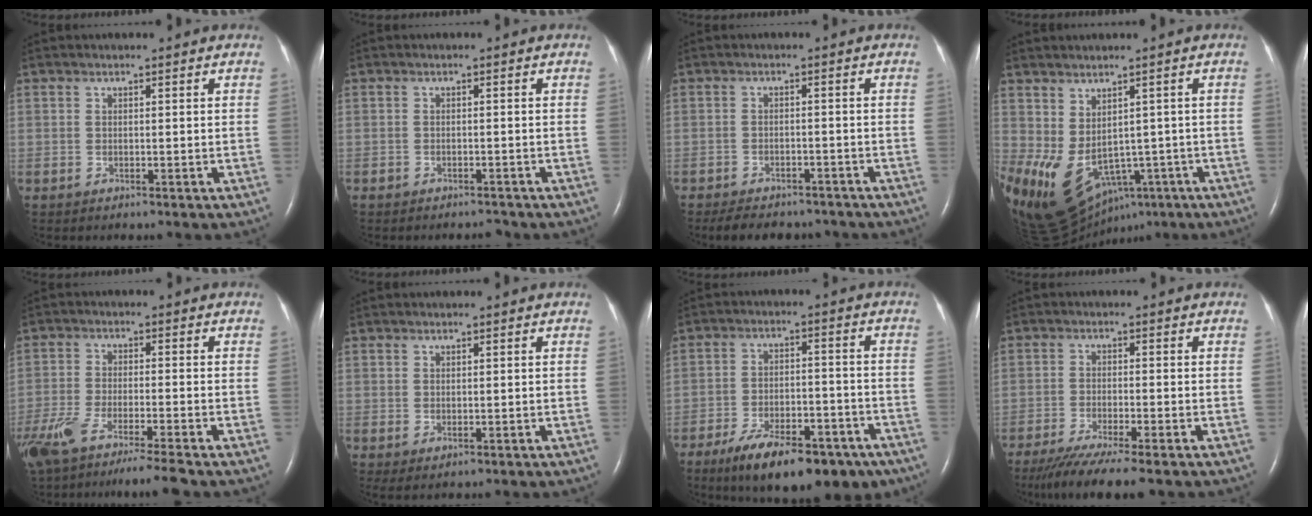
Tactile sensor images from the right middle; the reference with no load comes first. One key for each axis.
{"total": 1.3, "fx": -1.1, "fy": 0.7, "fz": 0.2, "tx": -0.004, "ty": 0.002, "tz": -0.015}
{"total": 9.0, "fx": -7.9, "fy": 3.5, "fz": 2.5, "tx": -0.045, "ty": -0.001, "tz": -0.098}
{"total": 18.7, "fx": -9.2, "fy": 10.7, "fz": 12.3, "tx": -0.267, "ty": -0.033, "tz": -0.118}
{"total": 12.1, "fx": -9.3, "fy": 0.0, "fz": 7.6, "tx": -0.139, "ty": -0.029, "tz": -0.157}
{"total": 1.0, "fx": 0.2, "fy": 0.5, "fz": 0.8, "tx": -0.023, "ty": -0.006, "tz": 0.011}
{"total": 15.9, "fx": -10.9, "fy": 6.1, "fz": 9.8, "tx": -0.130, "ty": 0.004, "tz": -0.164}
{"total": 8.4, "fx": -6.7, "fy": -0.1, "fz": 5.0, "tx": -0.082, "ty": -0.023, "tz": -0.109}